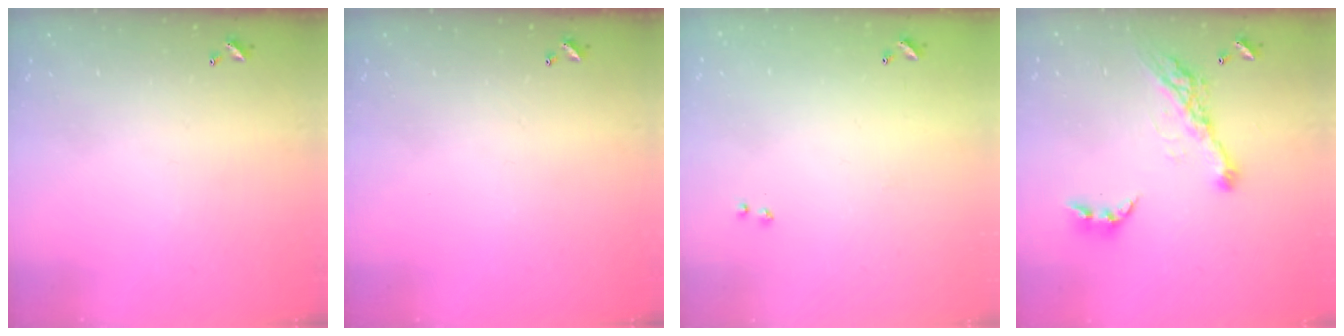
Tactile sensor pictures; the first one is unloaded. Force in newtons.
{"total": 0.0}
{"total": 8.2, "press": 8.2, "slide": 0.5}
{"total": 15.5, "press": 15.4, "slide": 1.4}